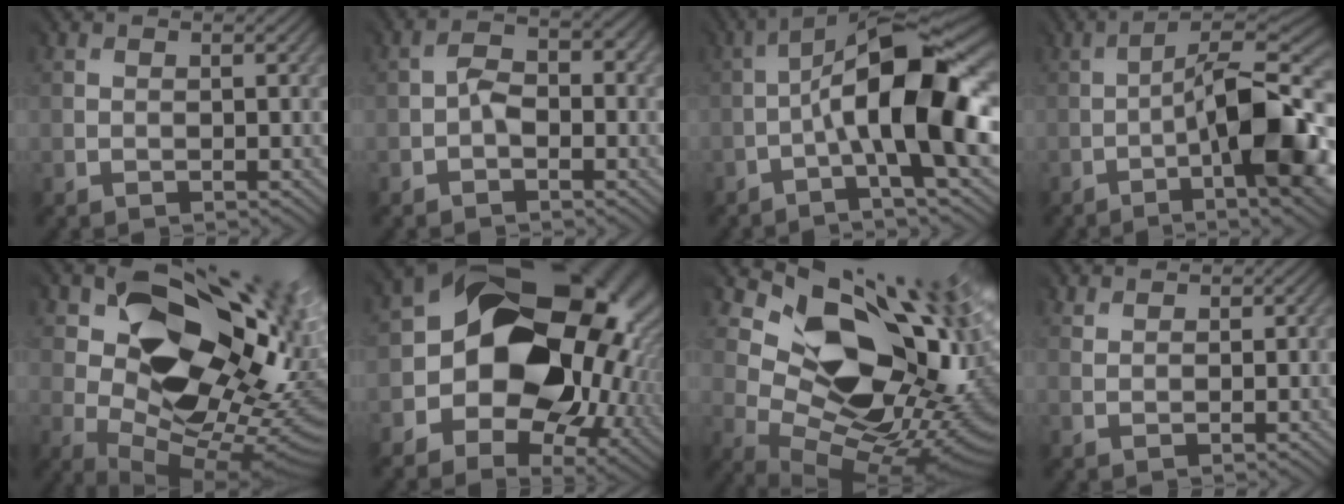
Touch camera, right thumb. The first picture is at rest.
{"total": 2.2, "force": [-1.0, 1.3, 1.5], "torque": [-0.030, 0.007, -0.020]}
{"total": 13.4, "force": [-2.1, 2.9, 12.9], "torque": [-0.207, 0.020, -0.042]}
{"total": 13.6, "force": [-4.1, 3.8, 12.4], "torque": [-0.198, 0.001, -0.060]}
{"total": 20.8, "force": [6.5, 12.1, 15.6], "torque": [-0.238, 0.008, 0.132]}
{"total": 19.9, "force": [-0.5, 15.4, 12.6], "torque": [-0.189, -0.042, 0.001]}
{"total": 17.3, "force": [6.8, 10.1, 12.3], "torque": [-0.192, 0.001, 0.127]}
{"total": 1.2, "force": [1.1, 0.2, -0.3], "torque": [0.001, 0.002, 0.022]}